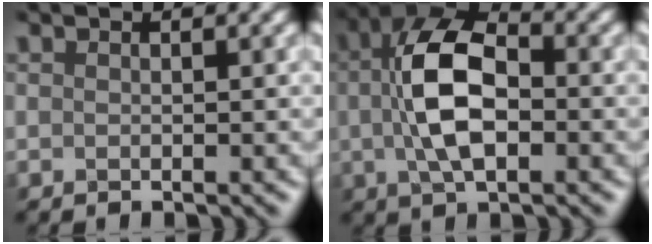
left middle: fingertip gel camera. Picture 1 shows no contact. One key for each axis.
{"total": 6.1, "fx": -0.4, "fy": 2.9, "fz": 5.4, "tx": -0.132, "ty": 0.009, "tz": 0.007}